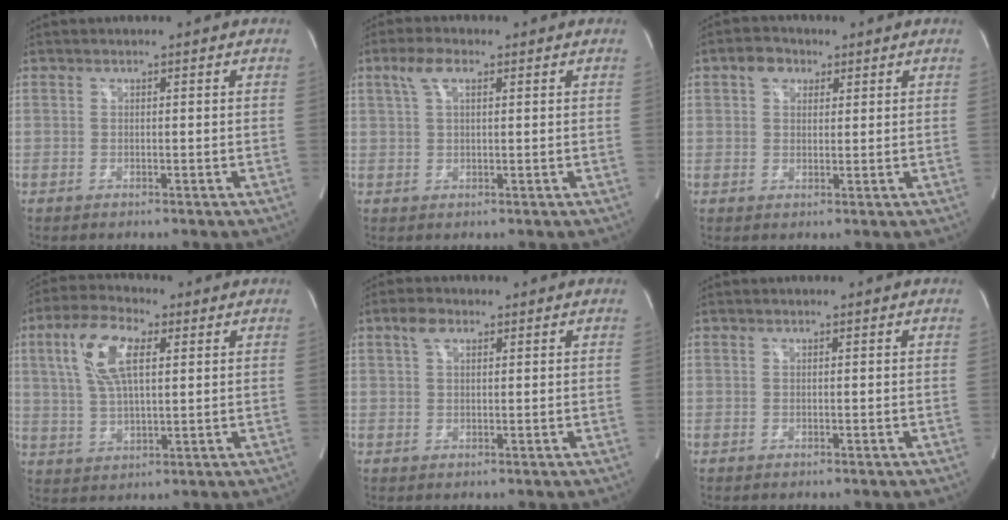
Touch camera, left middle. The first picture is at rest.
{"total": 3.8, "force": [1.9, 1.3, 3.0], "torque": [-0.071, 0.017, 0.041]}
{"total": 3.5, "force": [1.8, 2.6, 1.6], "torque": [-0.031, 0.014, 0.031]}
{"total": 10.2, "force": [3.4, 3.6, 9.0], "torque": [-0.191, 0.019, 0.066]}
{"total": 2.6, "force": [1.4, 1.3, 1.8], "torque": [-0.040, 0.013, 0.030]}
{"total": 0.0}